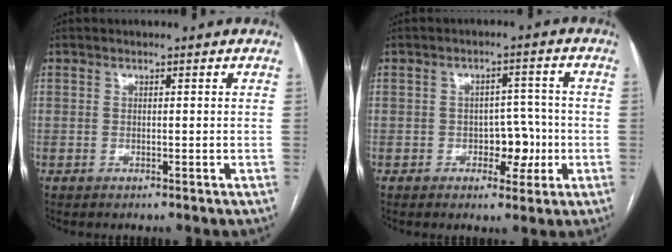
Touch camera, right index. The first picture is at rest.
{"total": 5.2, "force": [-1.5, 3.3, 3.8], "torque": [-0.046, 0.015, -0.017]}